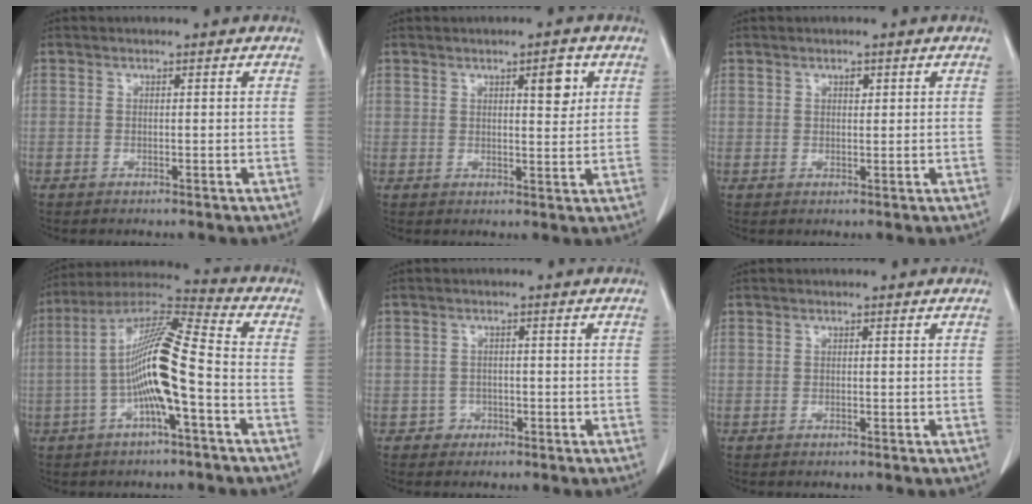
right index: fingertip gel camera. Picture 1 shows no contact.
{"total": 4.0, "force": [1.9, 1.4, 3.3], "torque": [-0.043, -0.002, 0.029]}
{"total": 1.2, "force": [0.7, 0.8, 0.6], "torque": [-0.006, -0.003, 0.009]}
{"total": 13.2, "force": [-2.7, 1.0, 12.9], "torque": [-0.252, 0.019, -0.055]}
{"total": 2.1, "force": [-0.9, 1.9, -0.1], "torque": [0.011, 0.011, -0.016]}
{"total": 0.0}